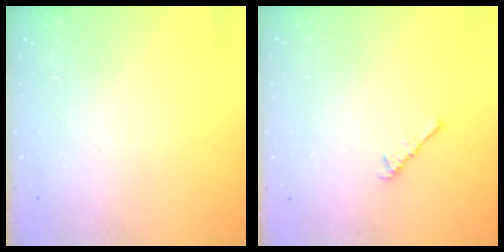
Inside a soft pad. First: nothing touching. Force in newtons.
{"total": 3.9, "press": 3.8, "slide": 0.8}